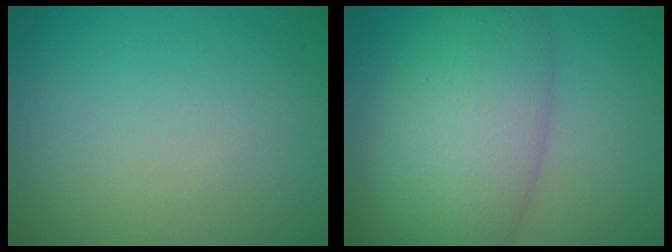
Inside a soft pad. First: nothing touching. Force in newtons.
{"total": 9.5, "press": 9.5, "slide": 0.3}